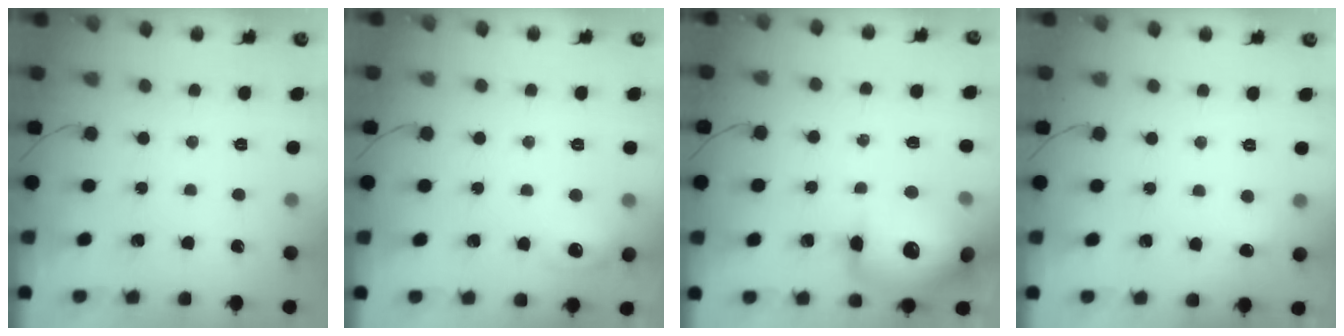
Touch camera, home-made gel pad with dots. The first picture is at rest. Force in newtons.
{"total": 8.5, "press": 8.4, "slide": 1.4}
{"total": 20.0, "press": 19.6, "slide": 3.9}
{"total": 6.0, "press": 4.2, "slide": 4.2}